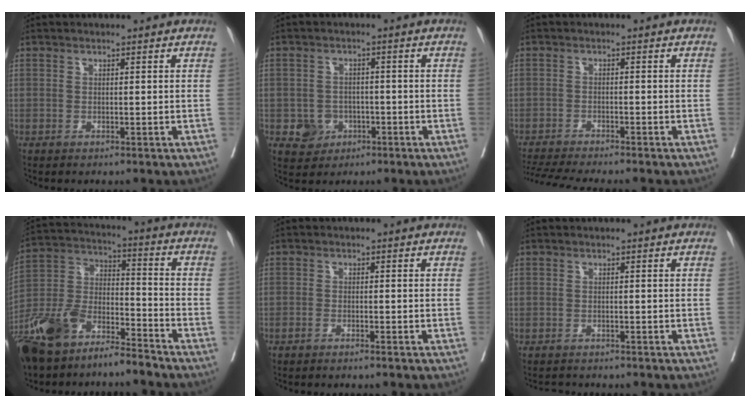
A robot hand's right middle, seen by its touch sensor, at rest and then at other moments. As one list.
[{"total": 4.0, "force": [-1.5, 3.6, 1.0], "torque": [-0.006, 0.009, -0.016]}, {"total": 9.5, "force": [-8.6, -0.2, 4.0], "torque": [-0.056, -0.014, -0.135]}, {"total": 15.1, "force": [-11.7, 4.8, 8.3], "torque": [-0.167, 0.008, -0.222]}, {"total": 1.4, "force": [-1.1, 0.1, 0.9], "torque": [-0.014, -0.001, -0.017]}, {"total": 1.3, "force": [-1.2, 0.3, -0.1], "torque": [-0.004, -0.007, -0.020]}]